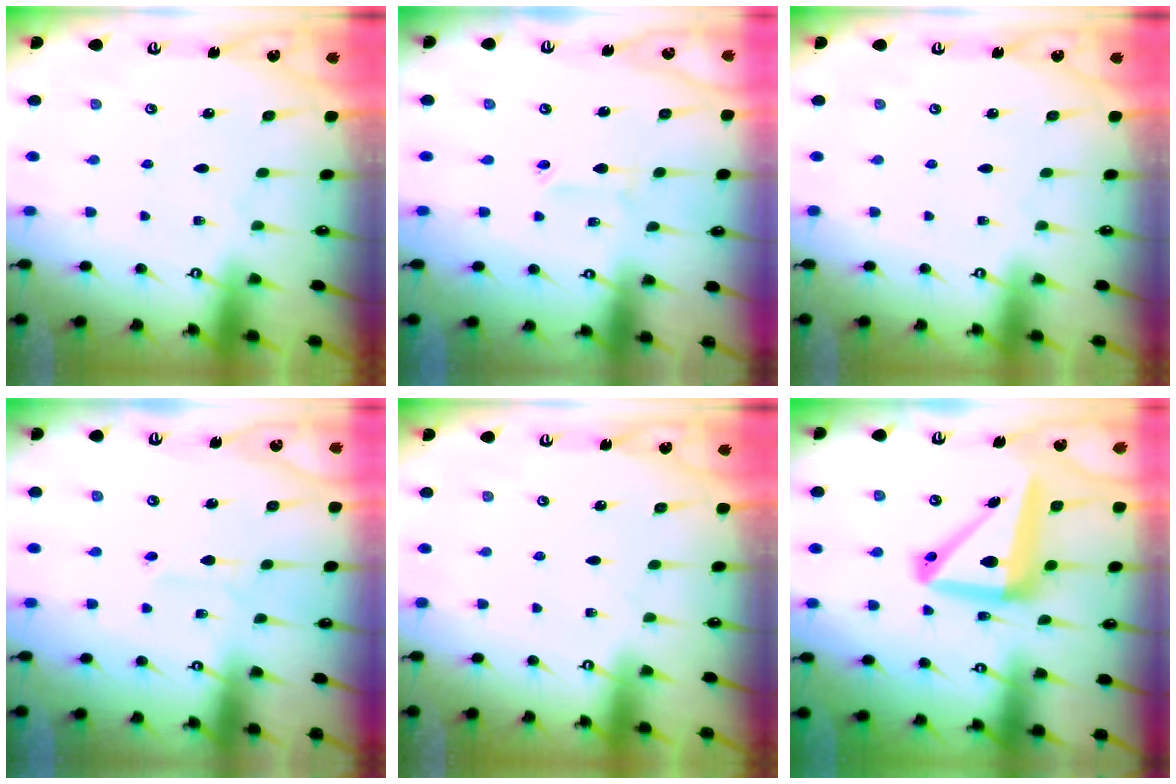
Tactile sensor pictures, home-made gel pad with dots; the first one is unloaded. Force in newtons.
{"total": 2.5, "press": 2.3, "slide": 0.8}
{"total": 0.0}
{"total": 3.0, "press": 3.0, "slide": 0.2}
{"total": 0.0}
{"total": 14.5, "press": 14.4, "slide": 1.9}